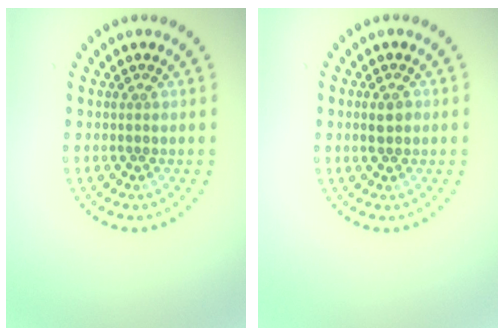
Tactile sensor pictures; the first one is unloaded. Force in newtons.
{"total": 1.6, "press": 1.6, "slide": 0.2}